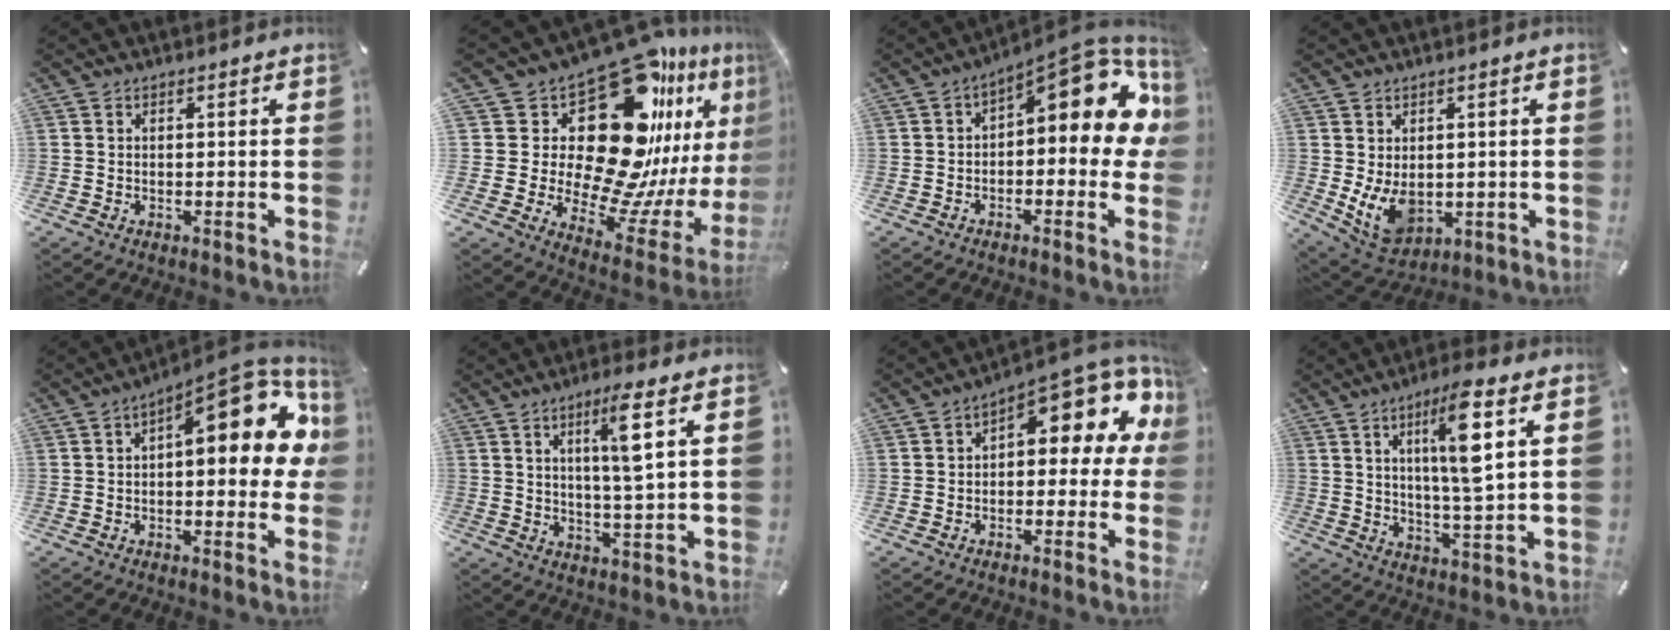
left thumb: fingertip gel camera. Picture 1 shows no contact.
{"total": 29.0, "force": [13.3, 15.4, 20.6], "torque": [-0.338, -0.143, 0.245]}
{"total": 12.7, "force": [3.7, 5.7, 10.7], "torque": [-0.127, -0.039, 0.058]}
{"total": 8.6, "force": [-0.3, 6.7, 5.4], "torque": [-0.108, -0.004, 0.000]}
{"total": 16.2, "force": [4.8, 7.0, 13.8], "torque": [-0.166, -0.044, 0.076]}
{"total": 8.2, "force": [3.3, 0.5, 7.5], "torque": [-0.130, -0.008, 0.046]}
{"total": 11.4, "force": [6.5, 4.9, 8.0], "torque": [-0.104, -0.061, 0.108]}
{"total": 12.1, "force": [4.2, 2.0, 11.2], "torque": [-0.179, -0.010, 0.060]}